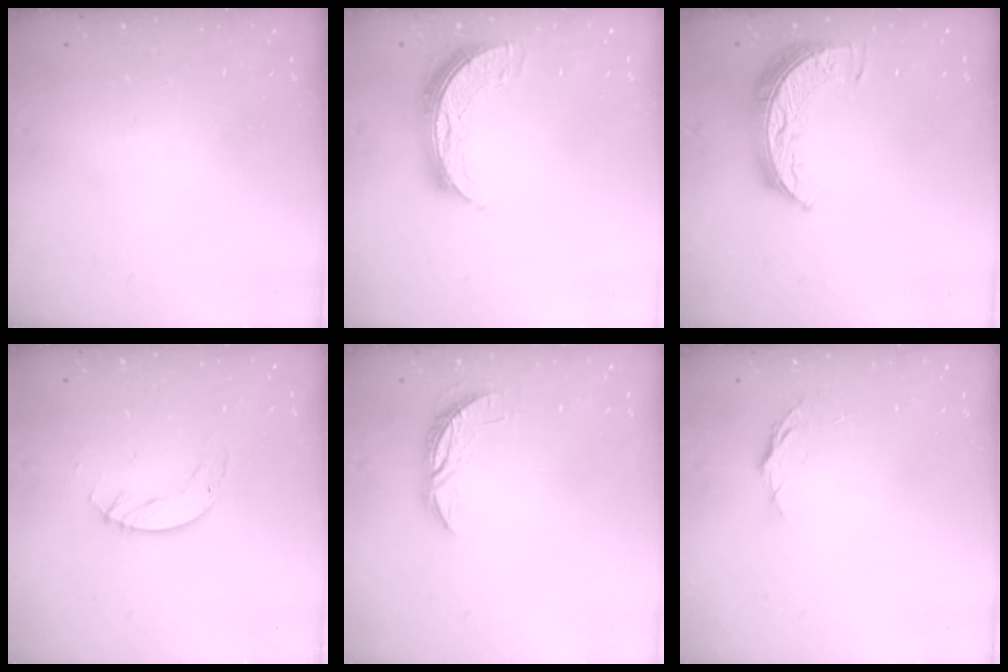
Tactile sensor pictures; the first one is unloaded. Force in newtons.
{"total": 9.8, "press": 9.8, "slide": 0.6}
{"total": 8.4, "press": 8.4, "slide": 0.7}
{"total": 3.0, "press": 3.0, "slide": 0.2}
{"total": 5.2, "press": 5.2, "slide": 0.3}
{"total": 3.7, "press": 3.6, "slide": 0.4}